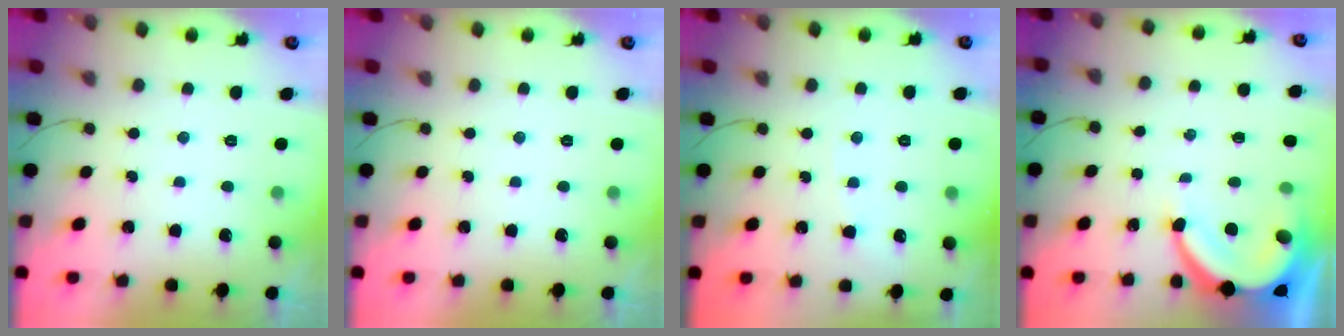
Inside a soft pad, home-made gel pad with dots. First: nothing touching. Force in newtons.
{"total": 0.0}
{"total": 2.9, "press": 2.9, "slide": 0.4}
{"total": 7.3, "press": 7.2, "slide": 0.8}